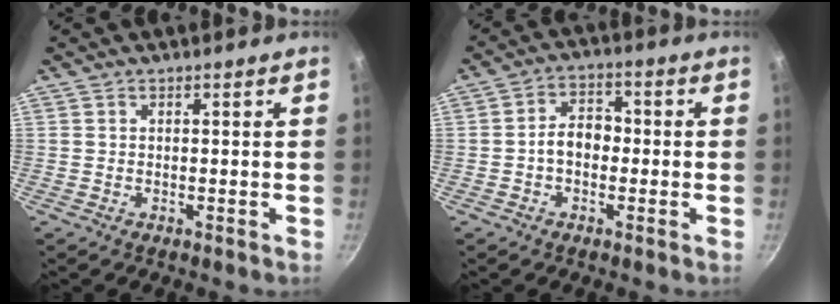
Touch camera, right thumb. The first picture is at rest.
{"total": 5.9, "force": [-0.9, 4.3, 3.9], "torque": [-0.035, 0.025, -0.022]}